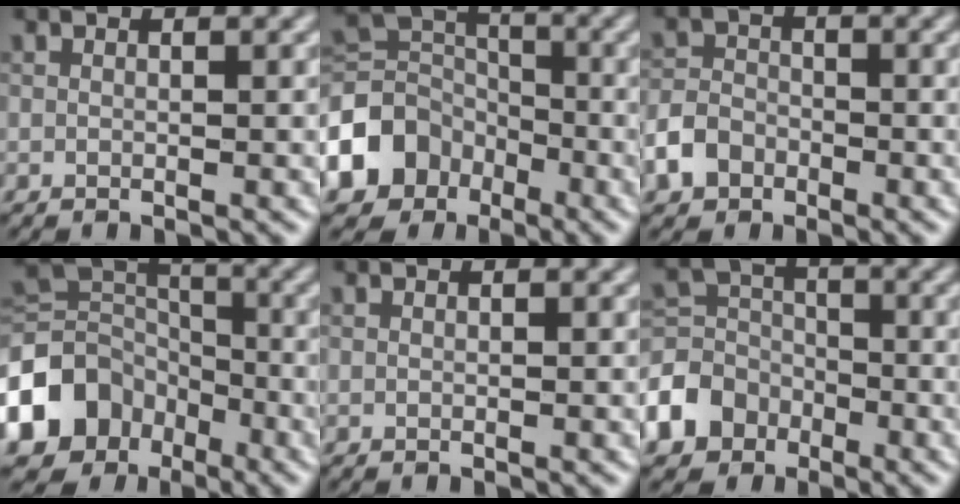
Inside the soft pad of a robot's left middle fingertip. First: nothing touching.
{"total": 8.2, "force": [-4.2, 6.2, 3.5], "torque": [-0.076, -0.004, -0.098]}
{"total": 3.5, "force": [-1.9, 2.6, 1.3], "torque": [-0.027, -0.001, -0.042]}
{"total": 10.5, "force": [-5.2, 8.1, 4.3], "torque": [-0.104, 0.002, -0.110]}
{"total": 0.0}
{"total": 6.7, "force": [-3.6, 5.2, 2.3], "torque": [-0.043, 0.001, -0.086]}